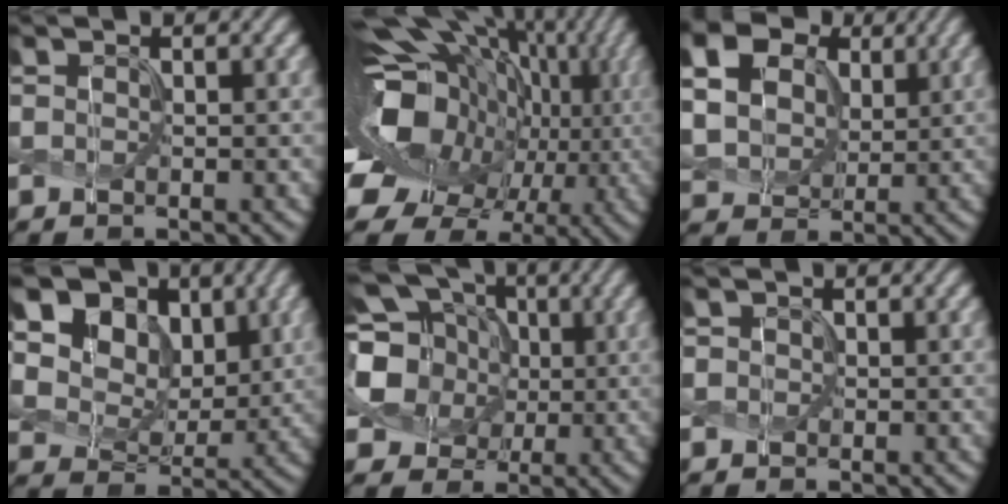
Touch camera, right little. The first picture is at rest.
{"total": 19.8, "force": [0.3, 15.1, 12.8], "torque": [-0.223, 0.001, 0.001]}
{"total": 11.1, "force": [4.9, 8.2, 5.6], "torque": [-0.154, 0.024, 0.099]}
{"total": 15.7, "force": [7.3, 11.5, 7.7], "torque": [-0.187, 0.031, 0.145]}
{"total": 10.8, "force": [1.0, 9.2, 5.5], "torque": [-0.121, 0.021, -0.017]}
{"total": 0.9, "force": [0.0, 0.9, 0.1], "torque": [0.003, -0.002, -0.004]}